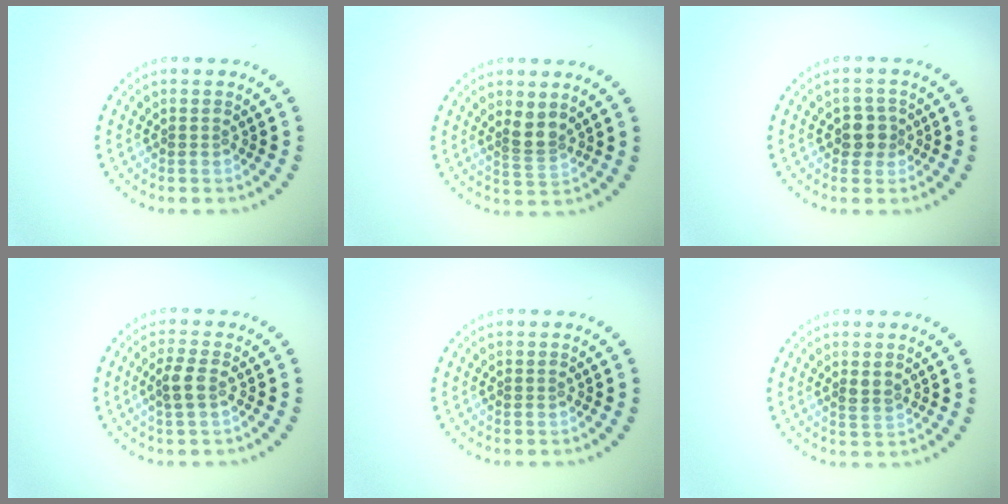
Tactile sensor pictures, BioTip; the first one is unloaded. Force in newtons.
{"total": 2.1, "press": 1.7, "slide": 1.2}
{"total": 2.1, "press": 1.8, "slide": 1.0}
{"total": 1.7, "press": 1.6, "slide": 0.6}
{"total": 0.0}
{"total": 1.3, "press": 1.2, "slide": 0.5}